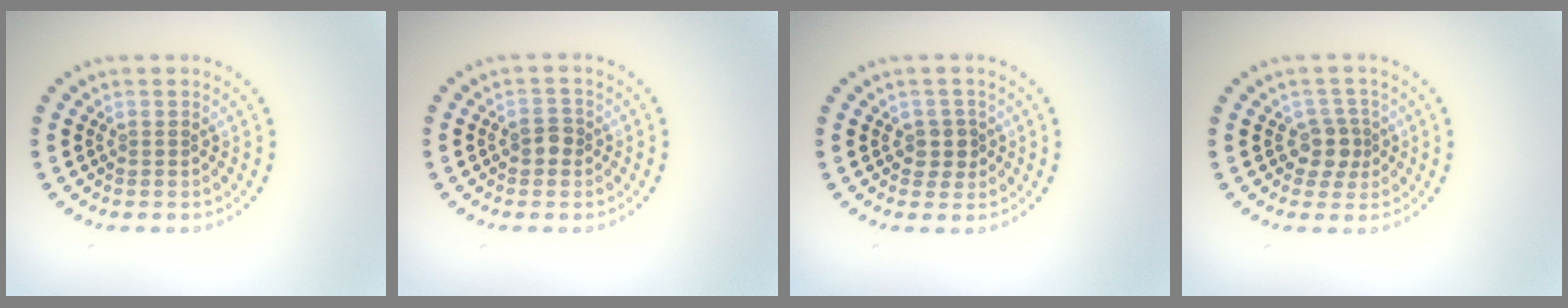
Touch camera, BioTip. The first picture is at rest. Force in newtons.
{"total": 1.6, "press": 1.6, "slide": 0.5}
{"total": 1.8, "press": 1.6, "slide": 0.9}
{"total": 2.2, "press": 1.8, "slide": 1.3}